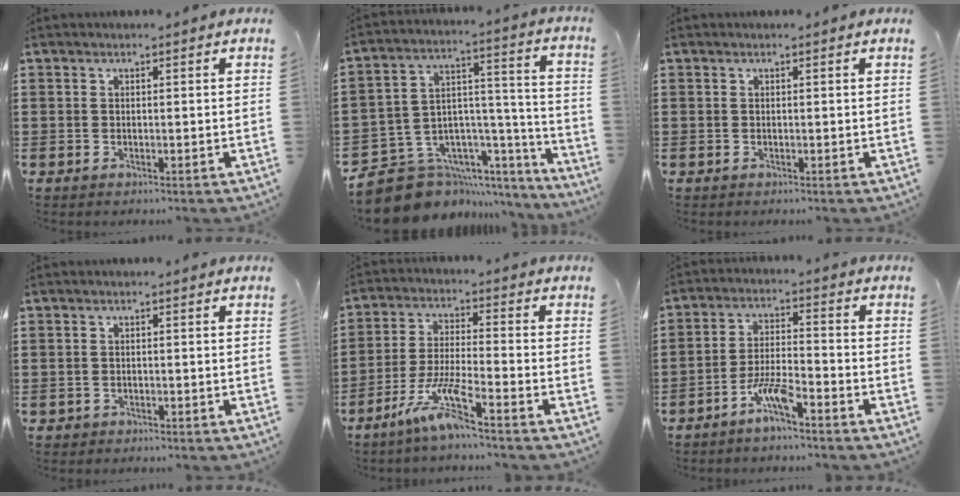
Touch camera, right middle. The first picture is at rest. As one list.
[{"total": 10.3, "force": [-8.4, 5.4, 2.6], "torque": [-0.076, 0.005, -0.156]}, {"total": 0.0}, {"total": 0.7, "force": [-0.6, 0.3, 0.0], "torque": [-0.003, 0.000, -0.014]}, {"total": 7.9, "force": [-5.7, 0.4, 5.5], "torque": [-0.122, -0.013, -0.113]}, {"total": 5.7, "force": [-4.2, 0.6, 3.9], "torque": [-0.093, -0.005, -0.083]}]